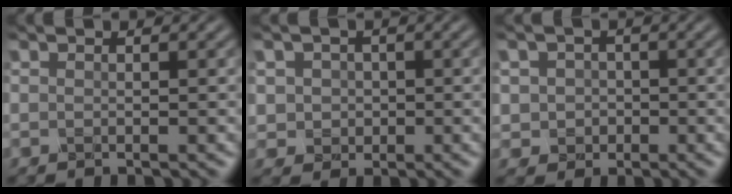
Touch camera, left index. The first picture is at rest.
{"total": 2.5, "force": [0.3, 2.4, 0.8], "torque": [-0.005, 0.004, 0.003]}
{"total": 2.5, "force": [-0.1, 2.4, 0.7], "torque": [0.007, -0.001, -0.009]}